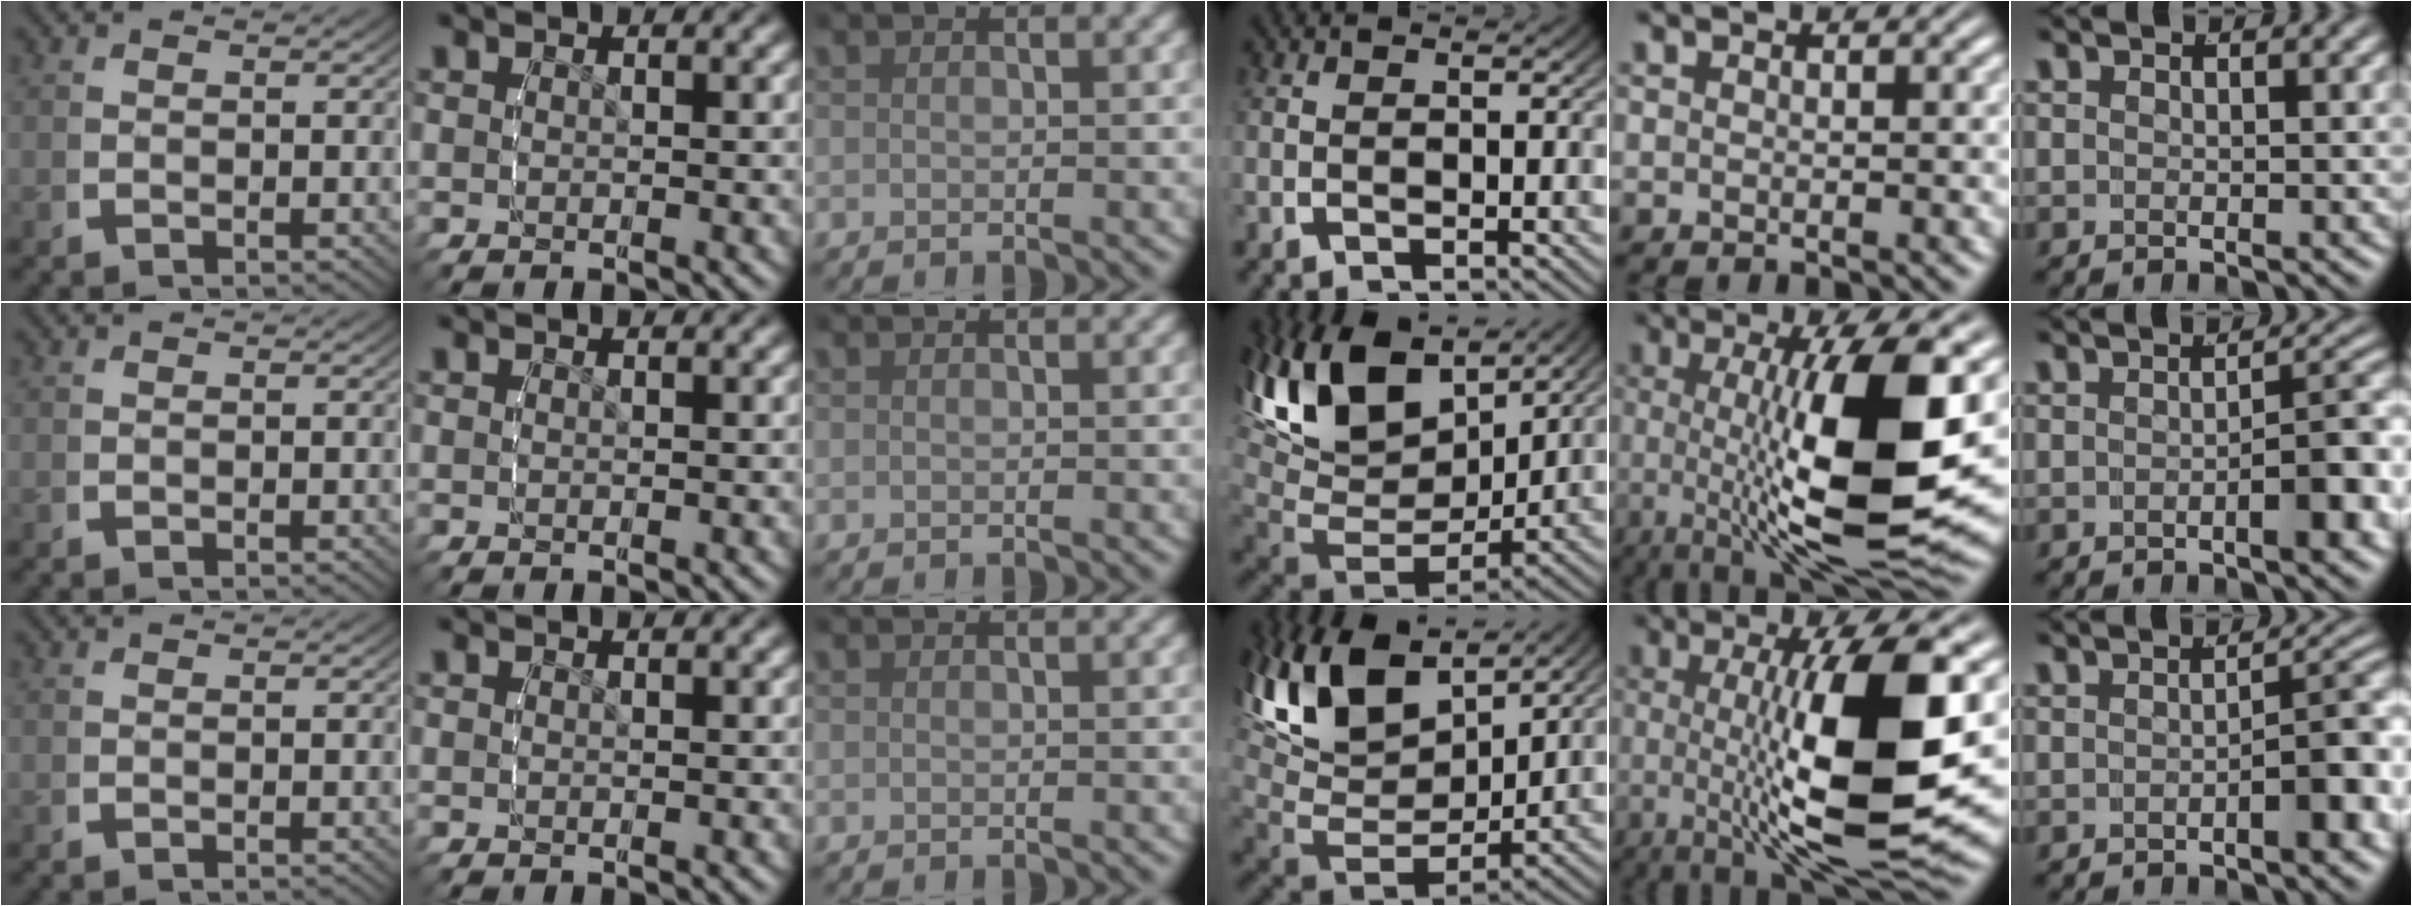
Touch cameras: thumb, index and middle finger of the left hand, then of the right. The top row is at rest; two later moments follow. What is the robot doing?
{"motion": "lift_and_place", "object": "screwdriver"}